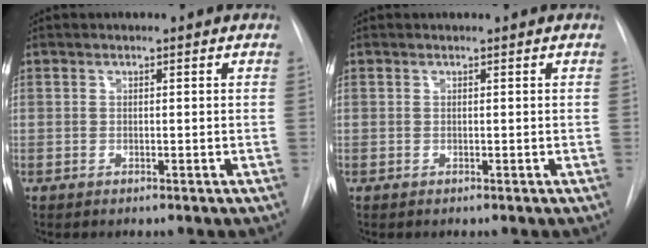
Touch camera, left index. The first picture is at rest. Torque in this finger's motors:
{"motor_torque": [0.00, 0.00, 0.00, 0.00]}